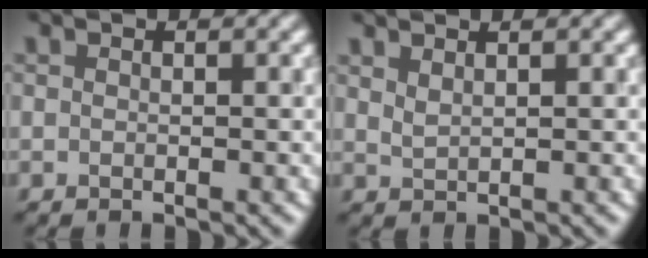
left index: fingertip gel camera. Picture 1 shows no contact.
{"total": 1.1, "force": [1.1, 0.0, 0.0], "torque": [0.002, 0.007, 0.026]}